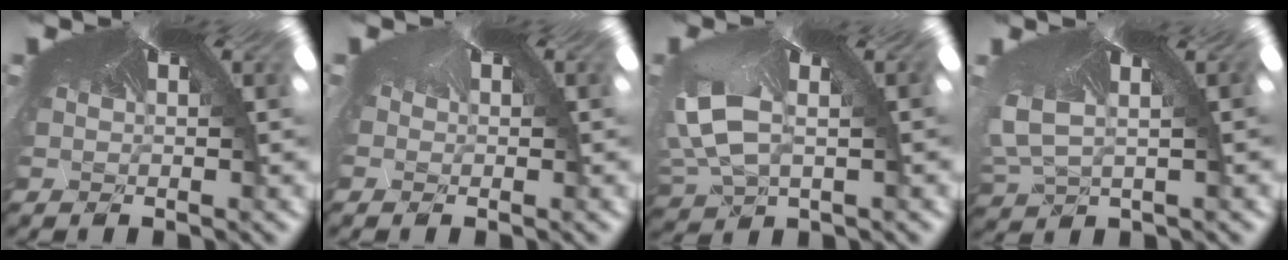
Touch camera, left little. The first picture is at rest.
{"total": 0.7, "force": [-0.1, 0.1, -0.7], "torque": [0.005, -0.011, 0.008]}
{"total": 4.9, "force": [-4.6, 1.6, -0.7], "torque": [-0.053, -0.067, -0.036]}
{"total": 2.8, "force": [-2.6, -0.1, -1.0], "torque": [-0.030, -0.048, -0.005]}